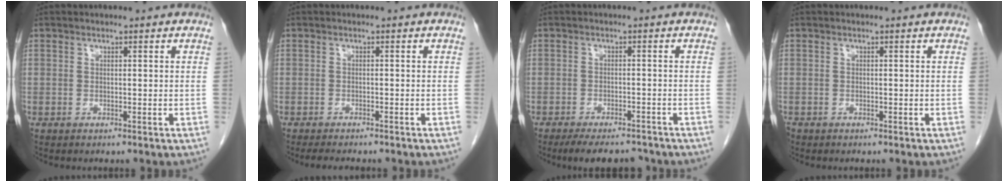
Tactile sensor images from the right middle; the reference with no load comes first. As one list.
[{"total": 5.1, "force": [-4.4, 1.1, 2.4], "torque": [-0.033, -0.008, -0.056]}, {"total": 8.0, "force": [-6.9, 2.3, 3.2], "torque": [-0.046, -0.006, -0.098]}, {"total": 0.6, "force": [-0.4, 0.4, 0.1], "torque": [-0.008, 0.001, -0.010]}]